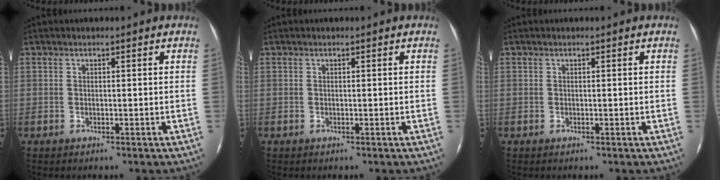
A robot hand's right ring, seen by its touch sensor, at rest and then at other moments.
{"total": 0.0}
{"total": 0.0}